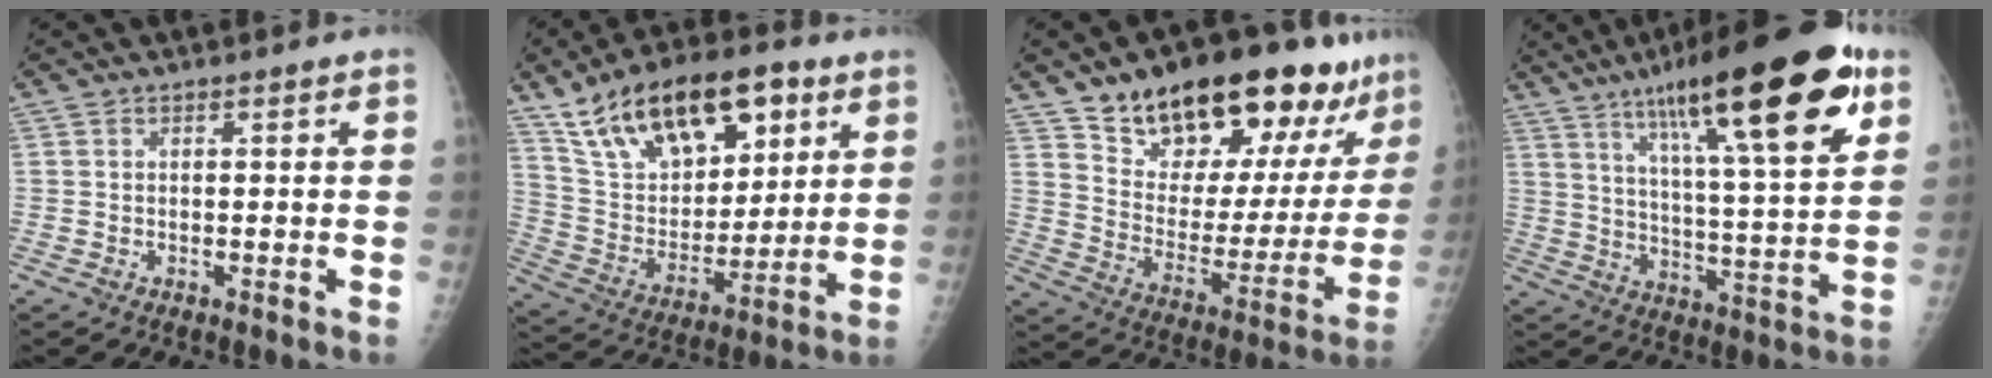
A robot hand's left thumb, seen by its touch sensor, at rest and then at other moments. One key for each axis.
{"total": 23.8, "fx": 13.1, "fy": 12.2, "fz": 15.6, "tx": -0.228, "ty": -0.028, "tz": 0.234}
{"total": 25.0, "fx": 18.0, "fy": 10.0, "fz": 14.1, "tx": -0.170, "ty": -0.079, "tz": 0.277}
{"total": 26.5, "fx": 14.2, "fy": 5.7, "fz": 21.6, "tx": -0.323, "ty": -0.028, "tz": 0.222}